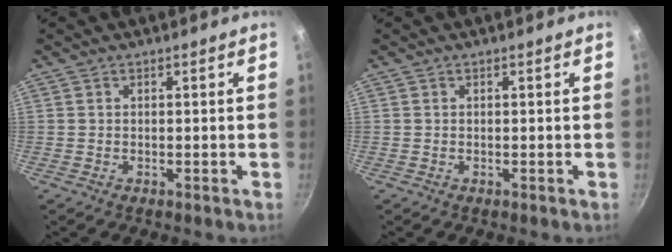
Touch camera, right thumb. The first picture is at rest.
{"total": 0.0}